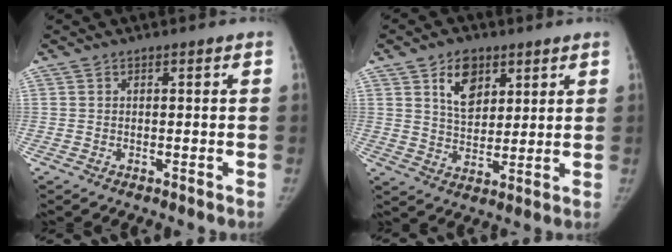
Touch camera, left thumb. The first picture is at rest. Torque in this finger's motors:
{"motor_torque": [0.12, 0.24, 0.86, -0.88, 0.05]}